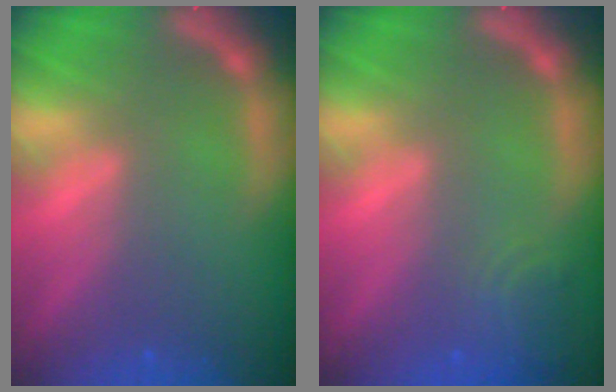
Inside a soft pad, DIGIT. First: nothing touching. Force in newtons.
{"total": 2.9}